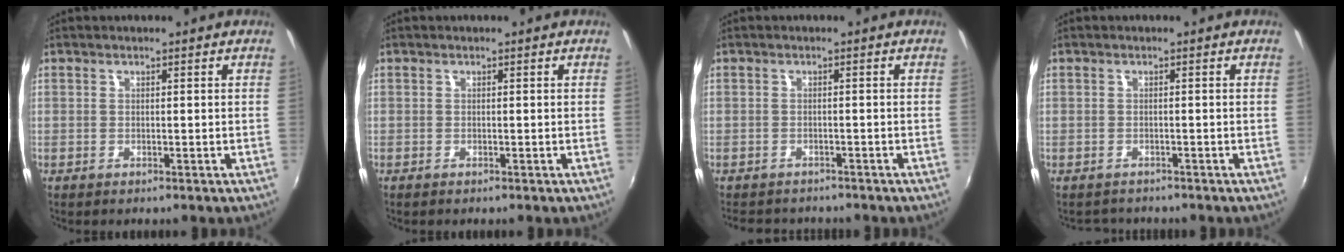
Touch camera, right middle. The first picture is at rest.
{"total": 0.0}
{"total": 5.5, "force": [-4.9, 1.8, 1.5], "torque": [-0.038, -0.015, -0.074]}
{"total": 1.9, "force": [-1.6, 0.9, -0.2], "torque": [-0.001, -0.001, -0.027]}